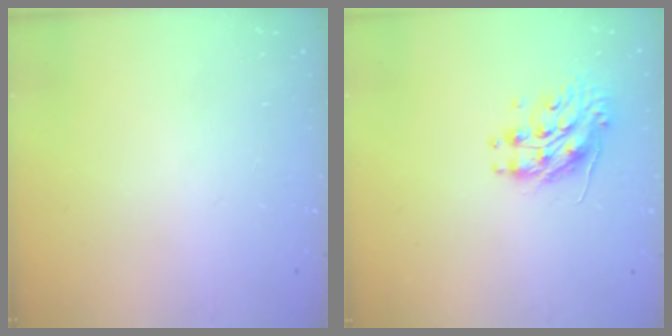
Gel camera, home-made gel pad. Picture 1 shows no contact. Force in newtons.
{"total": 10.2, "press": 10.2, "slide": 0.8}